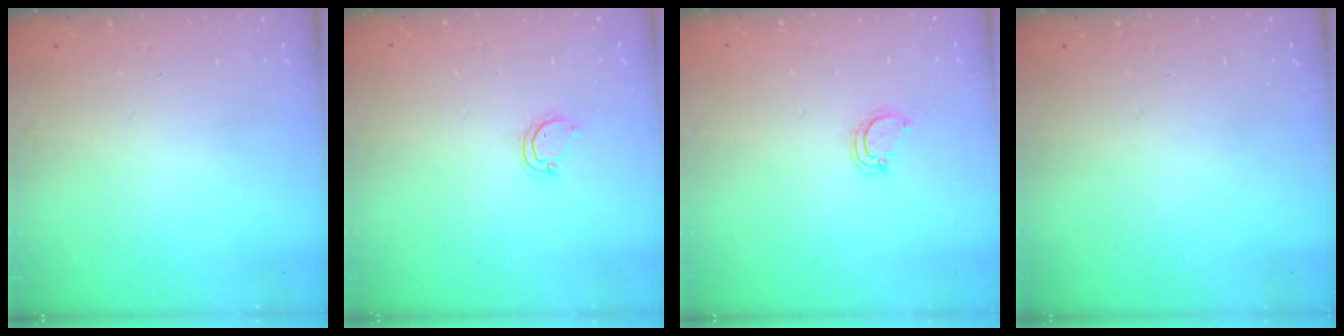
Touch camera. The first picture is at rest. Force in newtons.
{"total": 3.0, "press": 3.0, "slide": 0.2}
{"total": 3.1, "press": 3.1, "slide": 0.3}
{"total": 0.0}